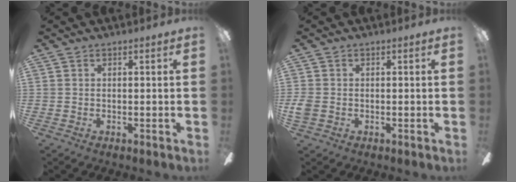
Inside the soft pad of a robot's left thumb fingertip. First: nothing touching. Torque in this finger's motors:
{"motor_torque": [-0.07, 0.07, 0.10, -0.14, 0.00]}